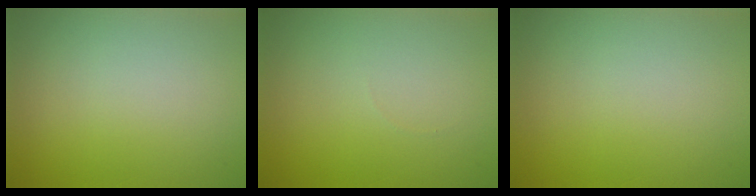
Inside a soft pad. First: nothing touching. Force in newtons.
{"total": 0.0}
{"total": 0.0}